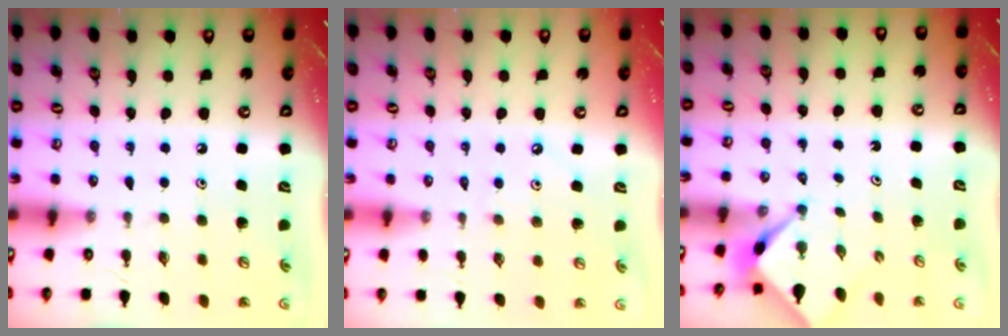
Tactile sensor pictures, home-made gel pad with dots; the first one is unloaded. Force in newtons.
{"total": 1.9, "press": 1.8, "slide": 0.5}
{"total": 2.3, "press": 2.2, "slide": 0.3}